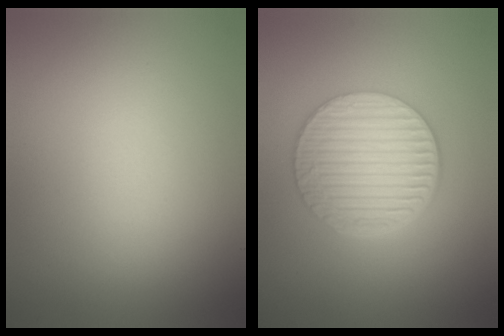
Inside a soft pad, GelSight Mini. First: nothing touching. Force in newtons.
{"total": 6.4, "press": 4.6, "slide": 4.5}